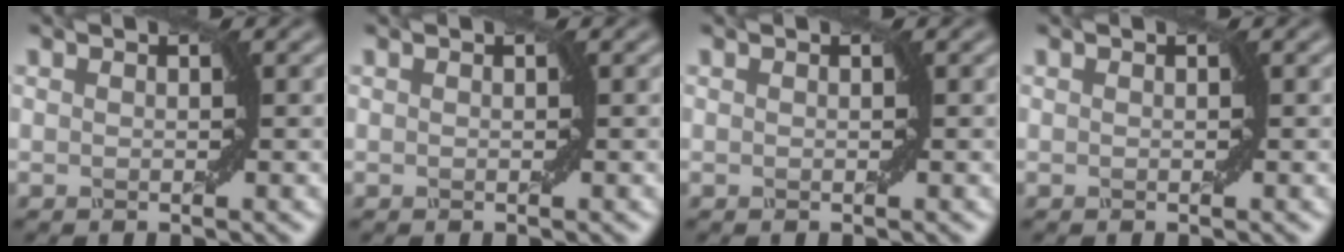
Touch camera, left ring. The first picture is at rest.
{"total": 0.0}
{"total": 0.0}
{"total": 0.0}